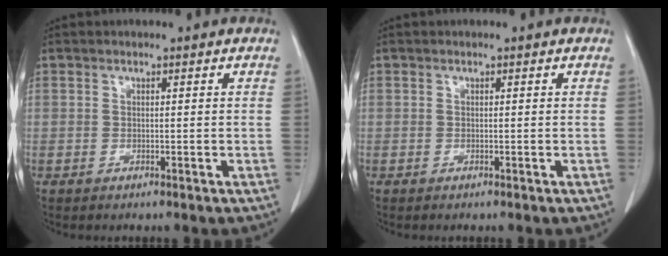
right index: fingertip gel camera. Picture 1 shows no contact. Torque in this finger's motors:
{"motor_torque": [0.06, 0.16, -0.23, -0.08]}